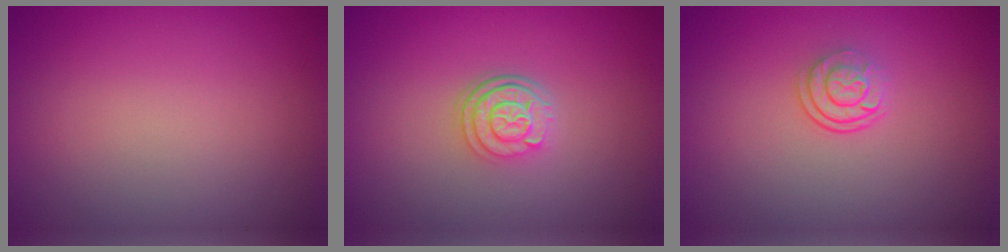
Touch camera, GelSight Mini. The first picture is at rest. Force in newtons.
{"total": 3.1, "press": 2.4, "slide": 2.0}
{"total": 2.6, "press": 1.8, "slide": 1.9}